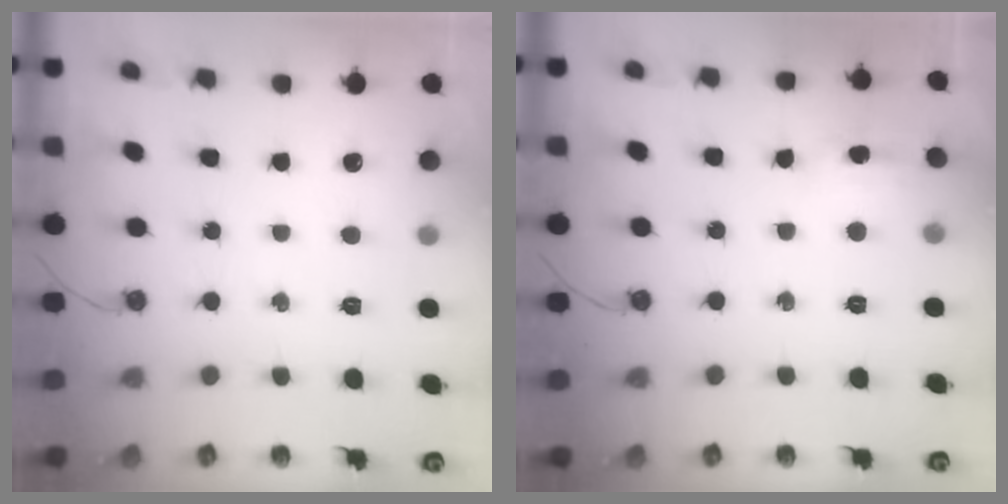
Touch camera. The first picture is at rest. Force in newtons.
{"total": 9.1, "press": 5.0, "slide": 7.6}